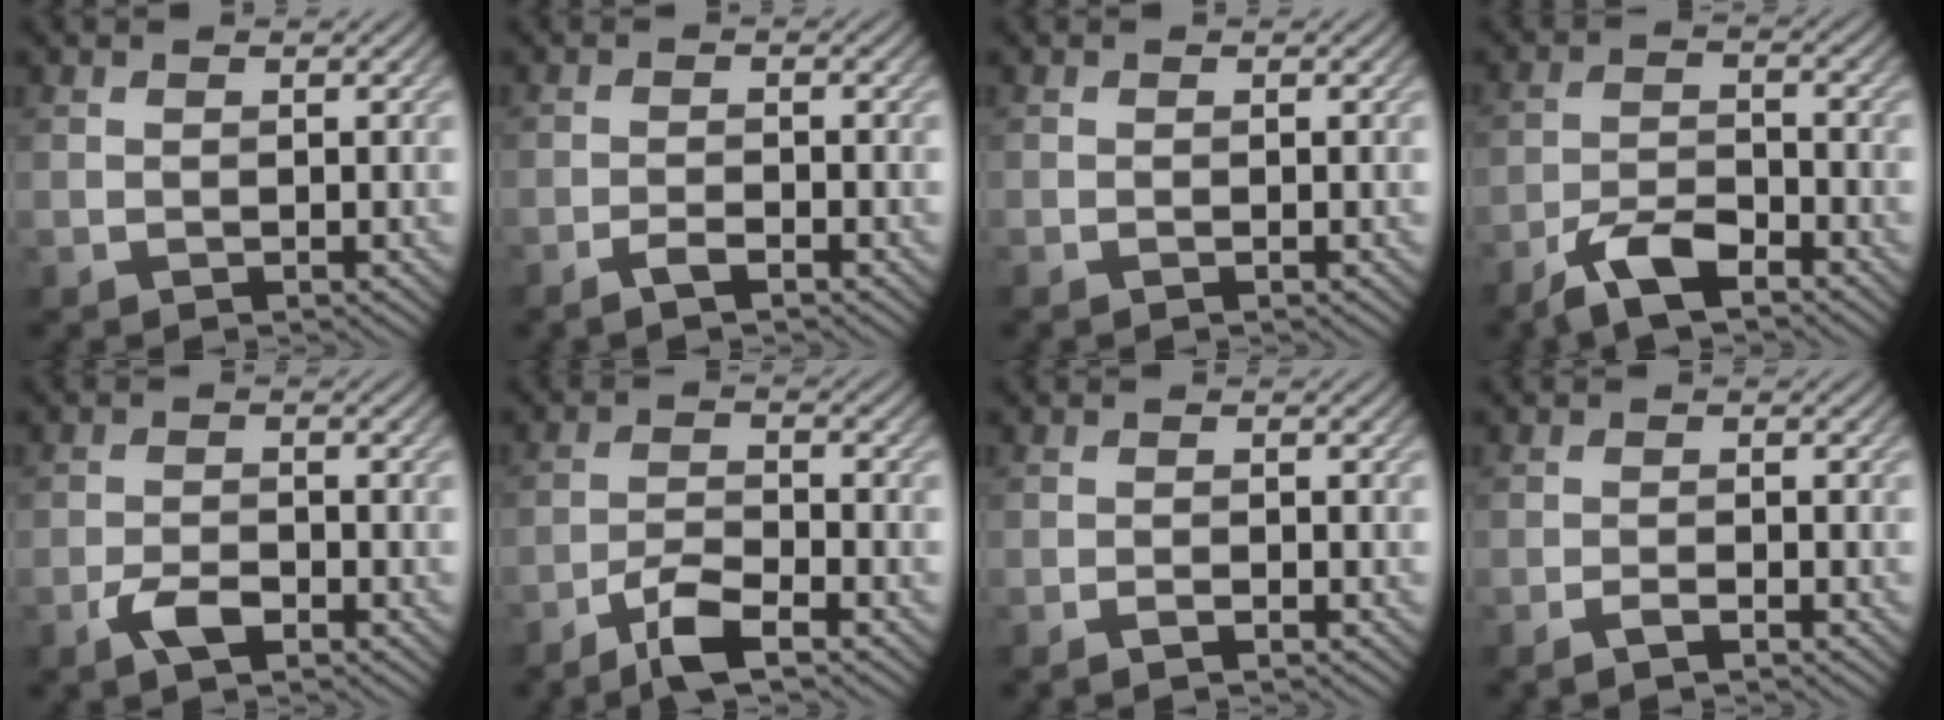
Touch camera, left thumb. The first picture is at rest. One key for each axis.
{"total": 1.7, "fx": -1.2, "fy": 0.2, "fz": 1.1, "tx": -0.020, "ty": 0.004, "tz": -0.025}
{"total": 0.0}
{"total": 5.9, "fx": -4.3, "fy": 1.8, "fz": 3.7, "tx": -0.076, "ty": 0.000, "tz": -0.087}
{"total": 3.1, "fx": -1.8, "fy": 1.4, "fz": 2.0, "tx": -0.041, "ty": 0.000, "tz": -0.039}
{"total": 5.2, "fx": -3.7, "fy": 1.0, "fz": 3.6, "tx": -0.075, "ty": 0.000, "tz": -0.075}
{"total": 0.9, "fx": -0.7, "fy": 0.1, "fz": 0.6, "tx": -0.011, "ty": 0.001, "tz": -0.013}
{"total": 1.3, "fx": -1.0, "fy": 0.1, "fz": 0.8, "tx": -0.016, "ty": 0.003, "tz": -0.019}